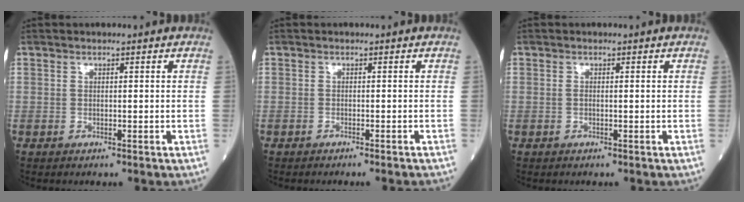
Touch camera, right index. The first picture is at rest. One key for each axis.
{"total": 3.4, "fx": -3.2, "fy": 0.1, "fz": 1.3, "tx": -0.016, "ty": -0.004, "tz": -0.041}
{"total": 0.7, "fx": 0.0, "fy": 0.1, "fz": 0.7, "tx": -0.018, "ty": 0.000, "tz": 0.002}